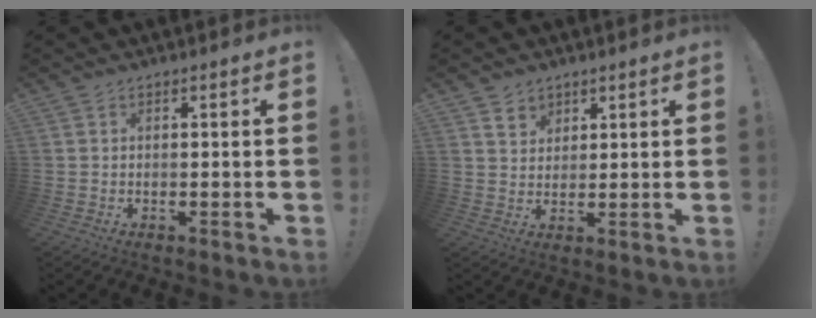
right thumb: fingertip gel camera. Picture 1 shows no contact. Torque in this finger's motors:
{"motor_torque": [-0.05, 0.23, 0.44, 0.26, 0.09]}